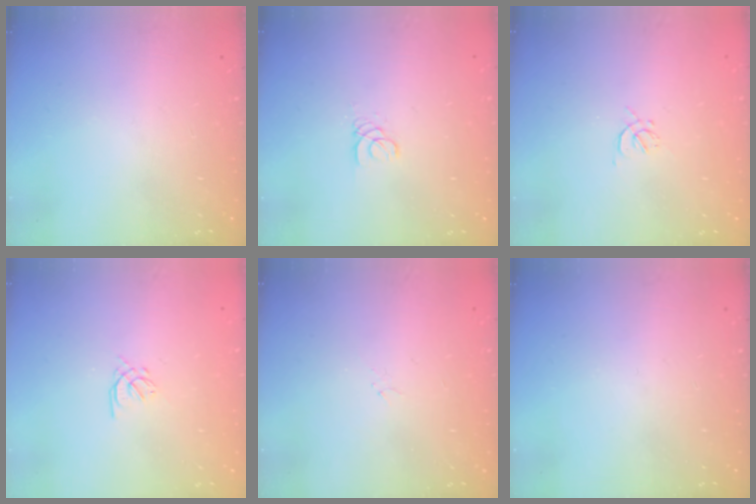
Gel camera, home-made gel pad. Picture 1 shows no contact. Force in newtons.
{"total": 1.8, "press": 1.8, "slide": 0.2}
{"total": 1.2, "press": 1.2, "slide": 0.4}
{"total": 1.4, "press": 1.3, "slide": 0.5}
{"total": 0.9, "press": 0.8, "slide": 0.4}
{"total": 0.0}